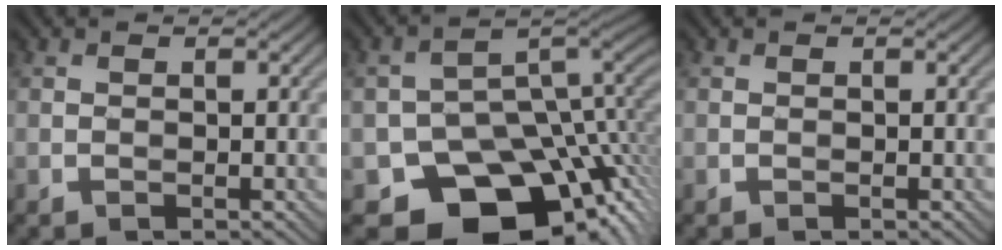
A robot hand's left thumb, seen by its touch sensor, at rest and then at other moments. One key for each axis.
{"total": 15.1, "fx": -7.0, "fy": 10.6, "fz": 8.1, "tx": -0.112, "ty": -0.038, "tz": -0.103}
{"total": 0.0}